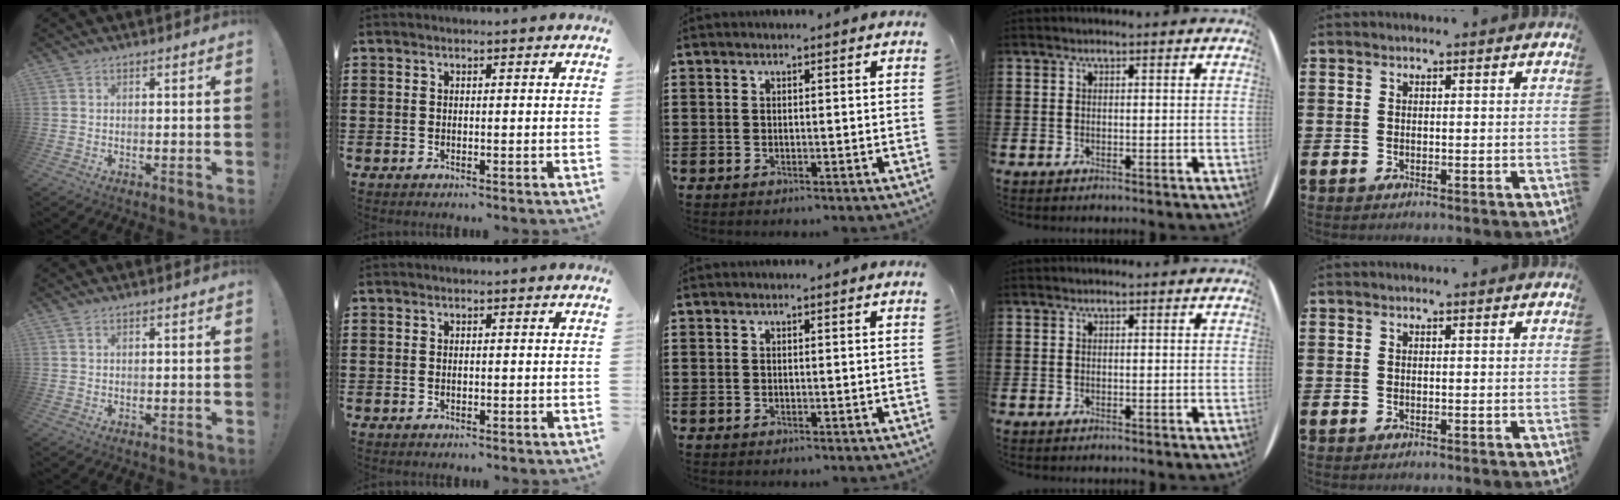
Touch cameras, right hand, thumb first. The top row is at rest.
{"thumb": {"total": 0.6, "force": [0.4, 0.3, 0.4], "torque": [0.000, -0.002, 0.005]}, "index": {"total": 0.5, "force": [0.0, 0.3, 0.5], "torque": [-0.010, 0.000, -0.001]}}